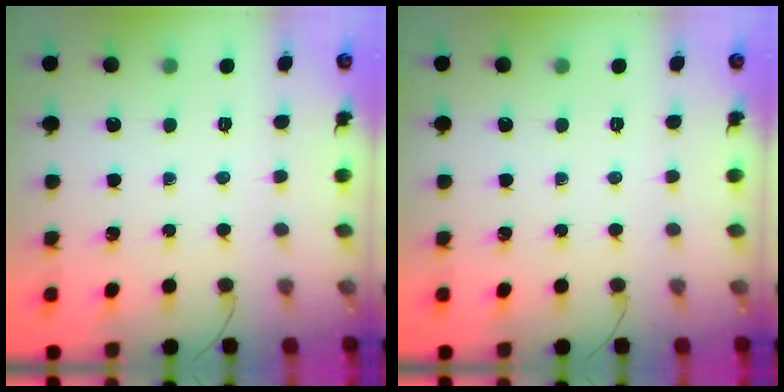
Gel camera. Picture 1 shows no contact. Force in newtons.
{"total": 0.0}